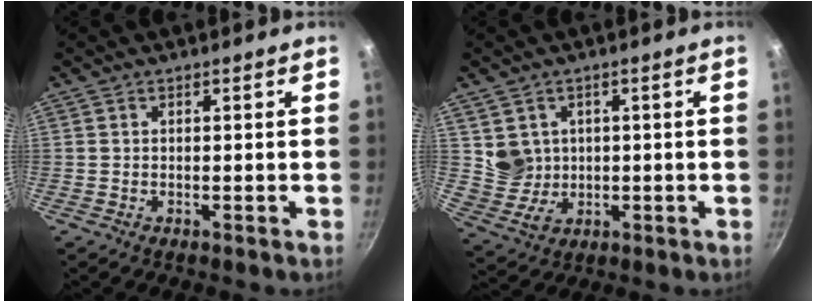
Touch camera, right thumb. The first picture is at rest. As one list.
[{"total": 5.8, "force": [1.1, 5.4, 2.1], "torque": [-0.023, 0.001, 0.036]}]